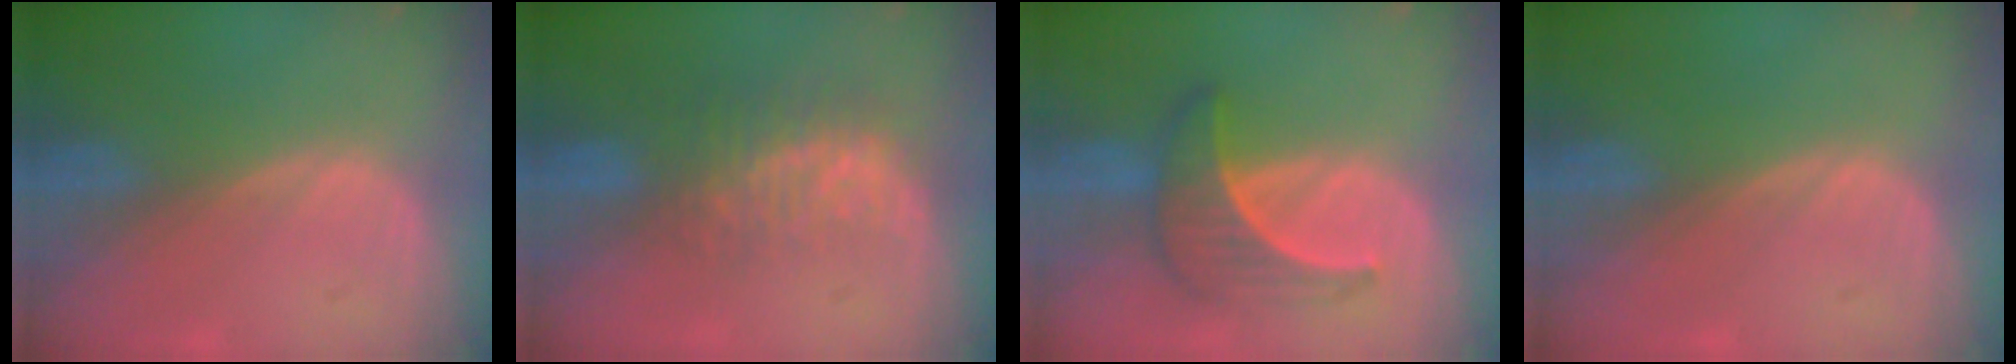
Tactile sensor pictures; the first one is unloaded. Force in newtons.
{"total": 7.9, "press": 6.9, "slide": 4.0}
{"total": 6.5, "press": 6.3, "slide": 1.7}
{"total": 0.0}